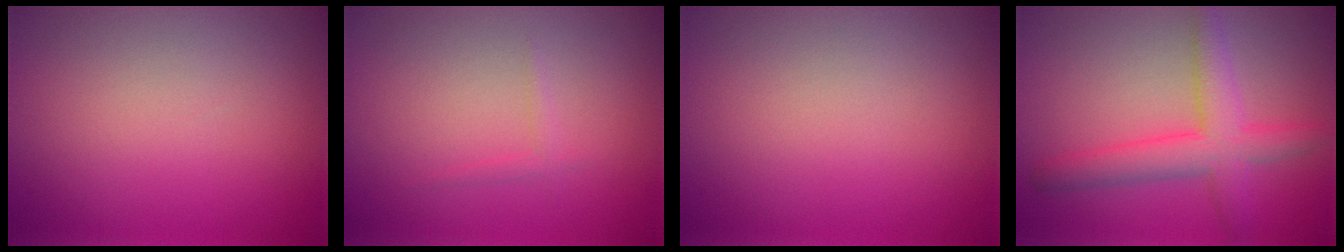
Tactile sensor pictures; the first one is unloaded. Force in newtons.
{"total": 0.8, "press": 0.8, "slide": 0.1}
{"total": 0.0}
{"total": 4.6, "press": 4.6, "slide": 0.2}